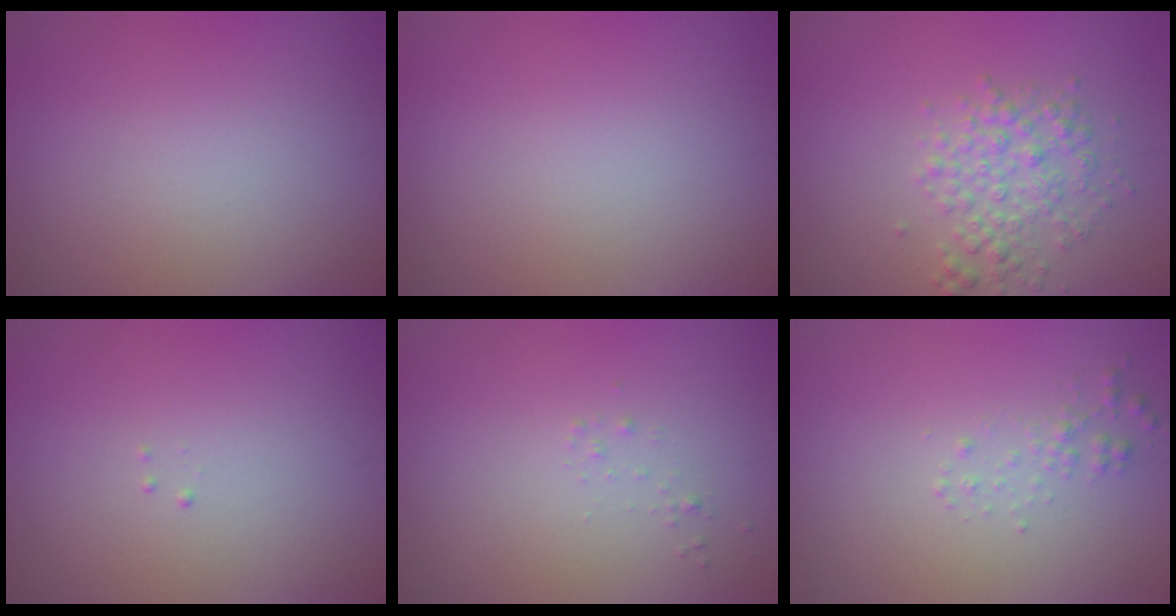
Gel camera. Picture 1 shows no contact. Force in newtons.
{"total": 0.0}
{"total": 3.3, "press": 3.3, "slide": 0.1}
{"total": 0.0}
{"total": 0.5, "press": 0.5, "slide": 0.0}
{"total": 1.1, "press": 1.1, "slide": 0.0}